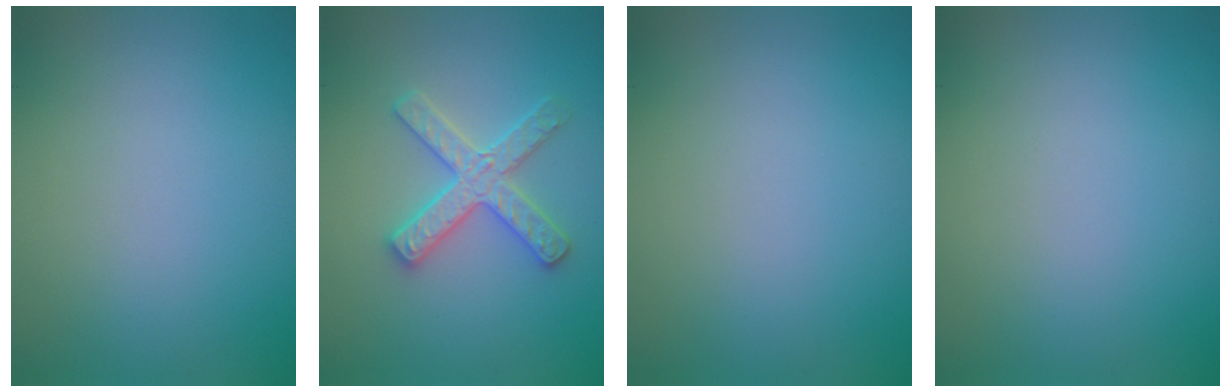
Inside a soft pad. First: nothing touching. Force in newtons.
{"total": 3.1, "press": 3.1, "slide": 0.4}
{"total": 0.0}
{"total": 0.0}